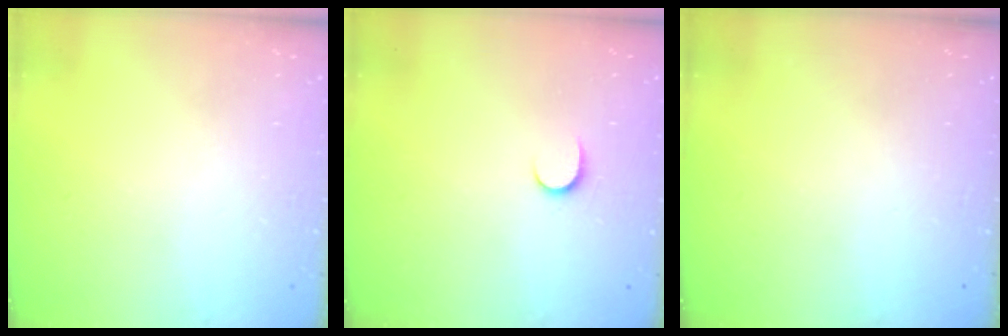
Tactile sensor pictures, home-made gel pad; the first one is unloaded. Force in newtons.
{"total": 3.8, "press": 3.8, "slide": 0.4}
{"total": 0.0}